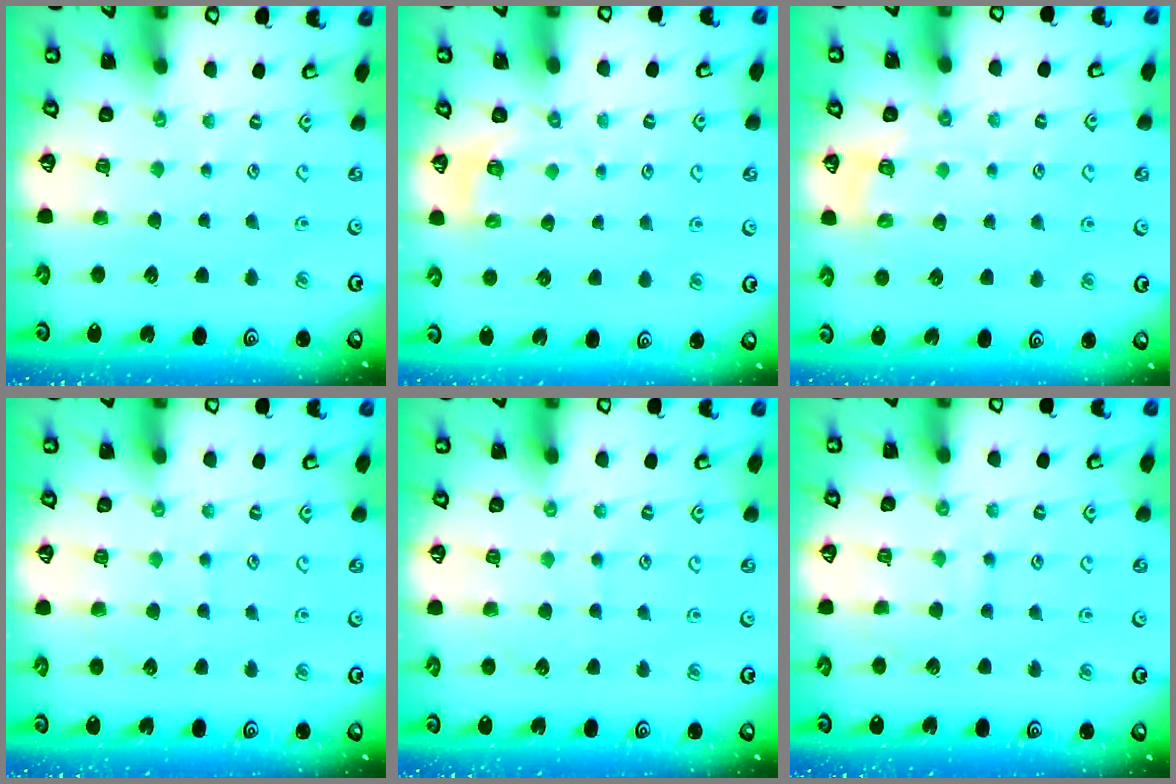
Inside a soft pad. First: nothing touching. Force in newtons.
{"total": 2.3, "press": 1.4, "slide": 1.8}
{"total": 4.8, "press": 4.5, "slide": 1.6}
{"total": 5.7, "press": 5.7, "slide": 0.5}
{"total": 5.7, "press": 5.7, "slide": 0.5}
{"total": 5.7, "press": 5.7, "slide": 0.4}